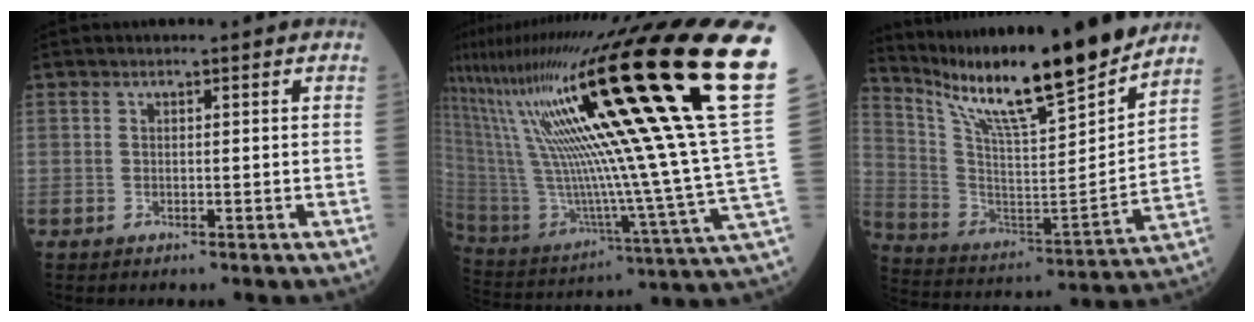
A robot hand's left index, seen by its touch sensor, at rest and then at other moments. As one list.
[{"total": 36.7, "force": [19.1, -0.7, 31.4], "torque": [-0.469, -0.007, 0.316]}, {"total": 20.9, "force": [17.4, 0.4, 11.5], "torque": [-0.205, -0.027, 0.291]}]